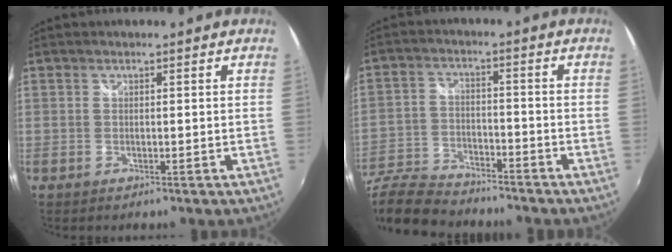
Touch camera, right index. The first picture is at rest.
{"total": 15.5, "force": [-13.4, 4.7, 6.3], "torque": [-0.163, -0.019, -0.247]}